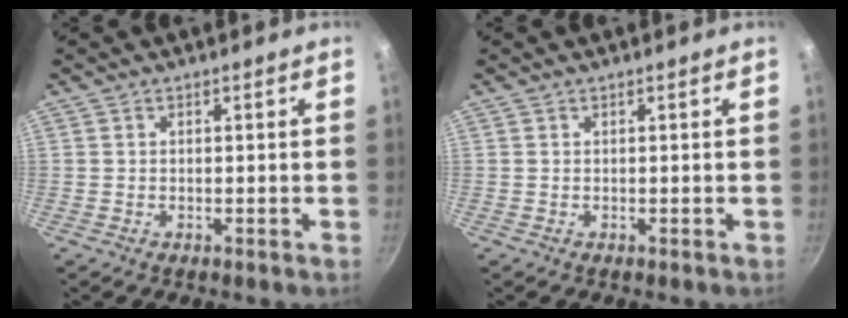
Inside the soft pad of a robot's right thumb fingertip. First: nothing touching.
{"total": 0.0}